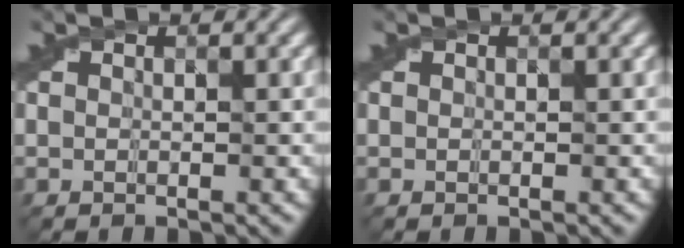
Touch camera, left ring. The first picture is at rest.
{"total": 0.0}